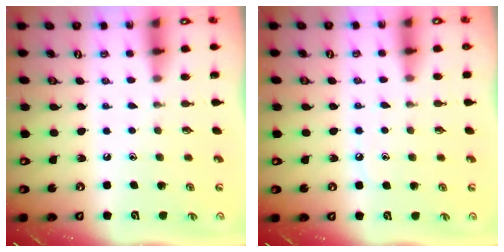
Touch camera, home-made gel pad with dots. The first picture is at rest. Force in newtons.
{"total": 7.5, "press": 7.5, "slide": 0.9}